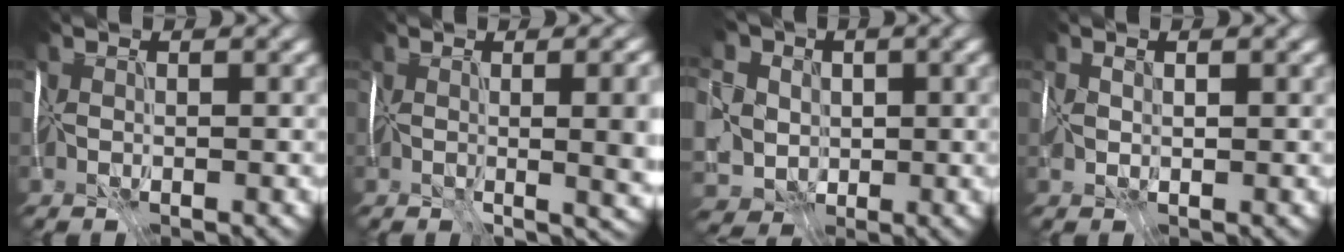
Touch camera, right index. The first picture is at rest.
{"total": 8.6, "force": [0.1, 3.1, 8.0], "torque": [-0.098, -0.023, 0.028]}
{"total": 8.4, "force": [1.8, 7.0, 4.2], "torque": [-0.086, 0.023, -0.008]}
{"total": 1.7, "force": [0.2, 0.9, 1.5], "torque": [-0.041, 0.001, 0.008]}